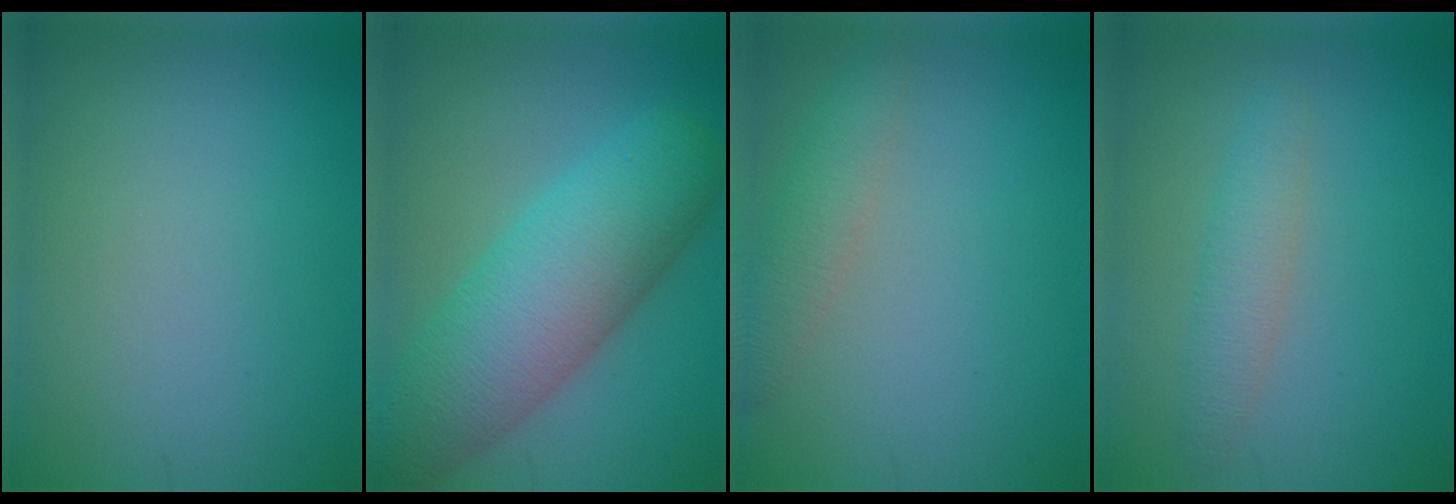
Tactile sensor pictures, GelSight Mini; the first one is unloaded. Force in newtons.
{"total": 9.5, "press": 9.5, "slide": 0.5}
{"total": 2.4, "press": 2.4, "slide": 0.2}
{"total": 2.5, "press": 2.5, "slide": 0.1}